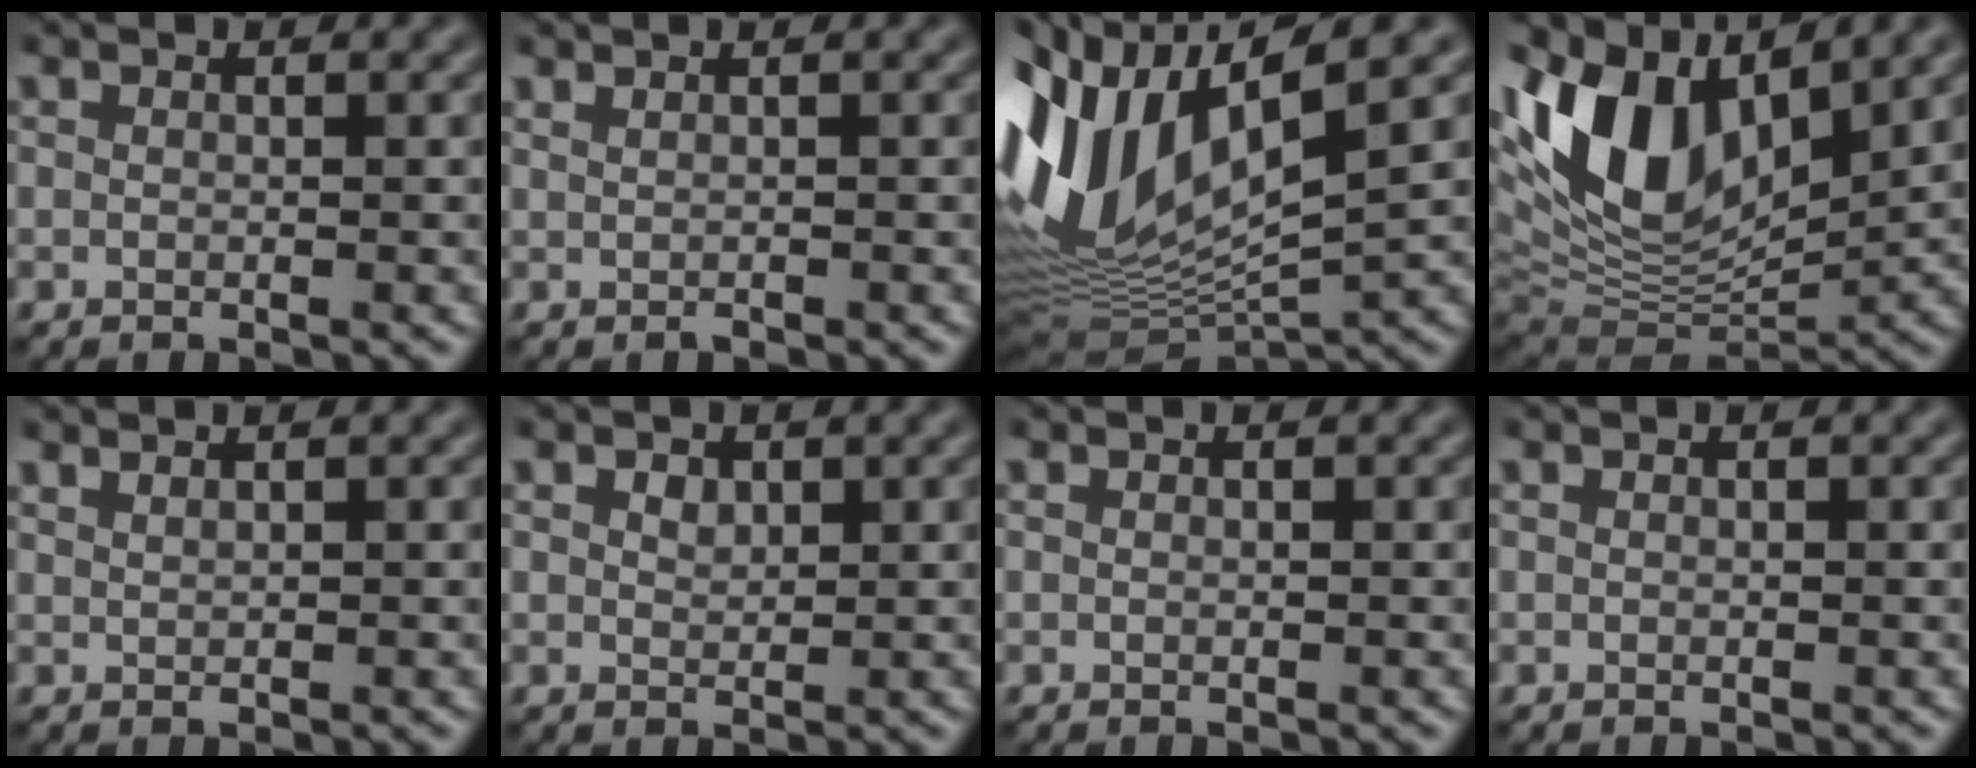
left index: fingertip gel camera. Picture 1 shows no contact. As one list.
[{"total": 0.0}, {"total": 13.0, "force": [1.7, 5.5, 11.6], "torque": [-0.259, -0.004, 0.039]}, {"total": 12.6, "force": [4.8, 6.5, 9.6], "torque": [-0.195, 0.014, 0.091]}, {"total": 0.6, "force": [0.6, 0.0, 0.2], "torque": [0.000, -0.003, 0.012]}, {"total": 0.9, "force": [0.3, 0.7, 0.4], "torque": [-0.007, 0.002, 0.011]}, {"total": 0.0}, {"total": 0.0}]